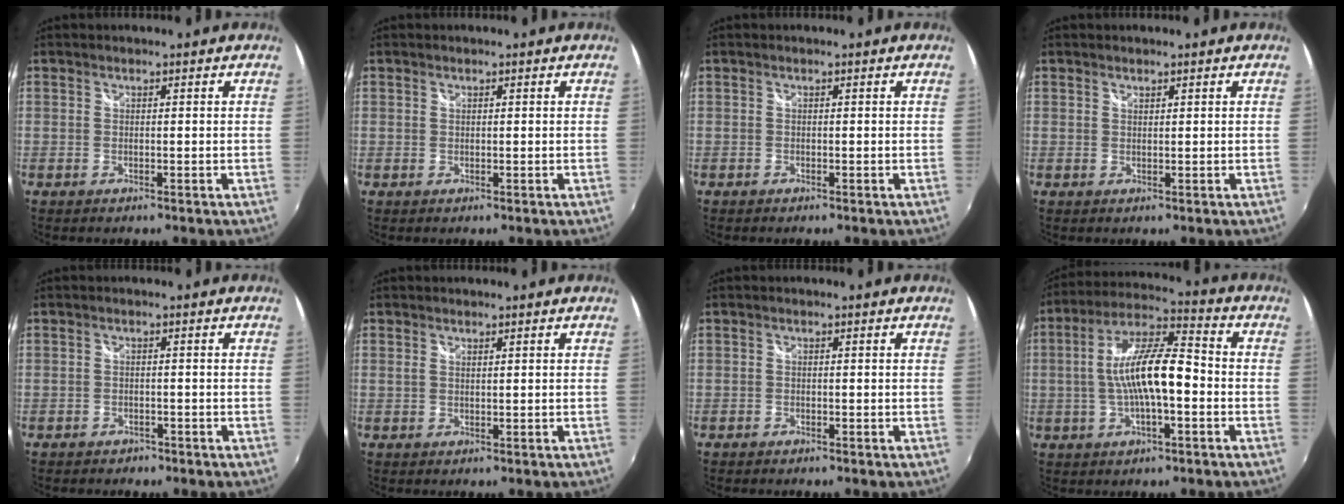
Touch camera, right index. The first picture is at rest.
{"total": 0.5, "force": [0.1, 0.5, 0.0], "torque": [0.002, 0.001, 0.000]}
{"total": 0.0}
{"total": 0.6, "force": [0.5, 0.2, 0.2], "torque": [-0.002, 0.000, 0.008]}
{"total": 2.3, "force": [-1.7, 1.5, 0.4], "torque": [-0.015, -0.002, -0.023]}
{"total": 0.6, "force": [0.5, 0.2, 0.3], "torque": [-0.007, 0.000, 0.008]}
{"total": 0.8, "force": [-0.6, 0.4, 0.1], "torque": [-0.006, 0.000, -0.011]}
{"total": 13.2, "force": [-1.8, 3.5, 12.6], "torque": [-0.237, 0.015, -0.034]}